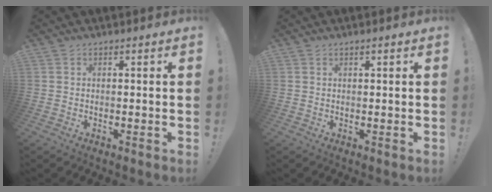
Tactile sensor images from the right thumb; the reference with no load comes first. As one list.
[{"total": 0.9, "force": [0.6, 0.1, 0.6], "torque": [-0.008, 0.000, 0.009]}]